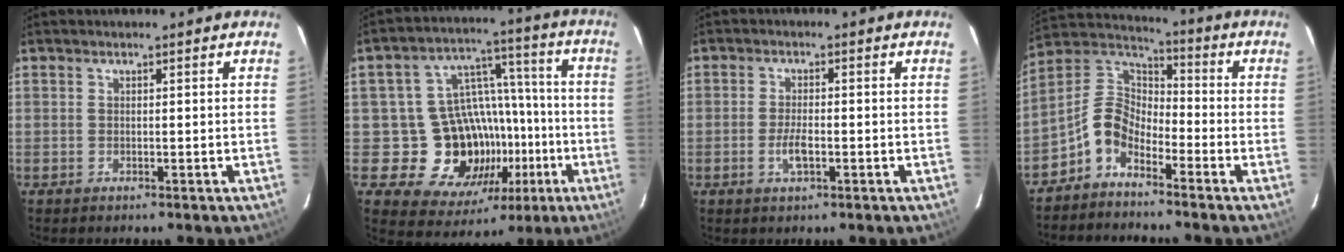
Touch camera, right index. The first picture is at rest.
{"total": 17.1, "force": [-5.7, 13.9, 8.2], "torque": [-0.157, 0.040, -0.056]}
{"total": 3.5, "force": [-1.4, 1.2, 3.0], "torque": [-0.062, -0.003, -0.025]}
{"total": 8.5, "force": [-5.1, 4.8, 4.8], "torque": [-0.104, 0.030, -0.114]}